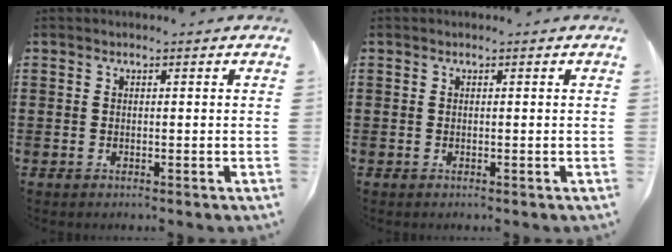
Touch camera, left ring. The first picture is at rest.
{"total": 0.0}